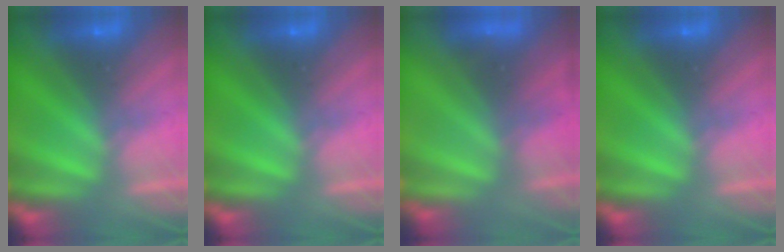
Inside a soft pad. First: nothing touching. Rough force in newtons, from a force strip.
{"total": 0.0}
{"total": 4.5}
{"total": 0.0}